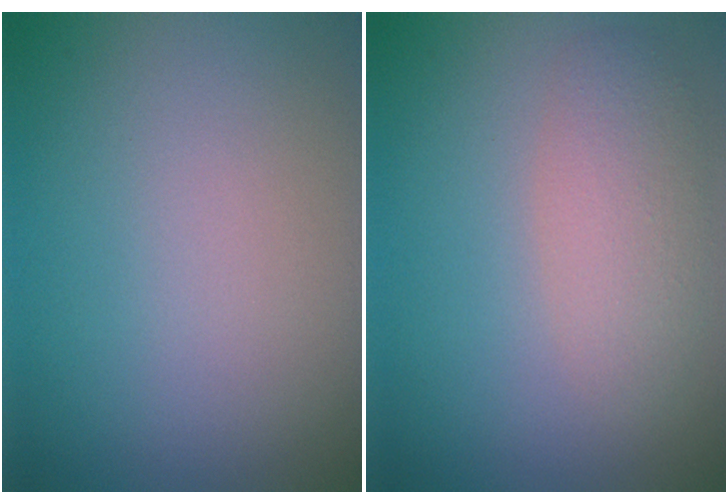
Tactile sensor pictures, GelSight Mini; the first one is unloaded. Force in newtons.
{"total": 3.0, "press": 3.0, "slide": 0.2}